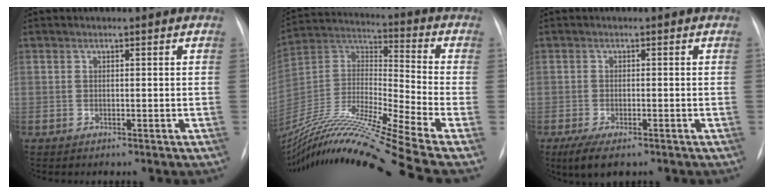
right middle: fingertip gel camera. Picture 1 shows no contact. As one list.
[{"total": 23.6, "force": [-19.2, -2.3, 13.5], "torque": [-0.291, -0.018, -0.353]}, {"total": 4.6, "force": [-3.0, 1.5, 3.2], "torque": [-0.061, -0.010, -0.047]}]